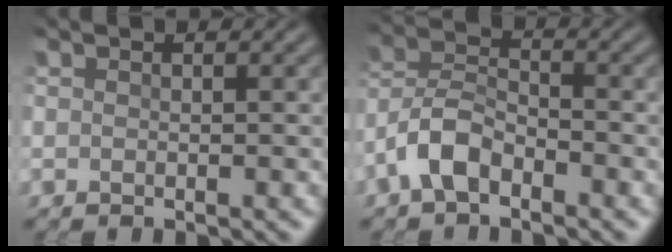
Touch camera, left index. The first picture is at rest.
{"total": 4.1, "force": [-2.7, 1.8, 2.5], "torque": [-0.057, 0.012, -0.059]}